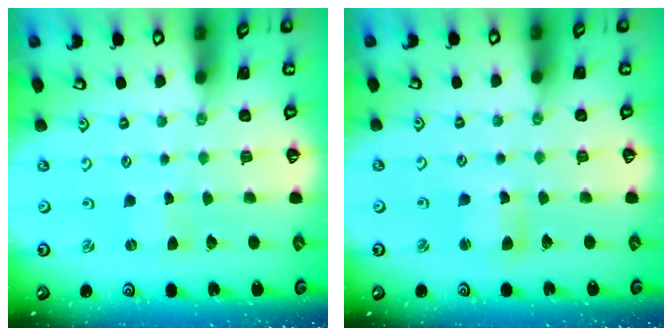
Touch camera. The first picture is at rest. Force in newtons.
{"total": 4.0, "press": 4.0, "slide": 0.4}